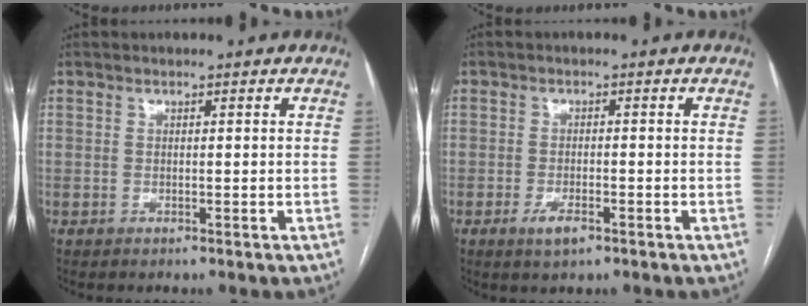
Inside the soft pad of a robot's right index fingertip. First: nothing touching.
{"total": 3.1, "force": [-1.8, 1.0, 2.4], "torque": [-0.048, -0.001, -0.030]}